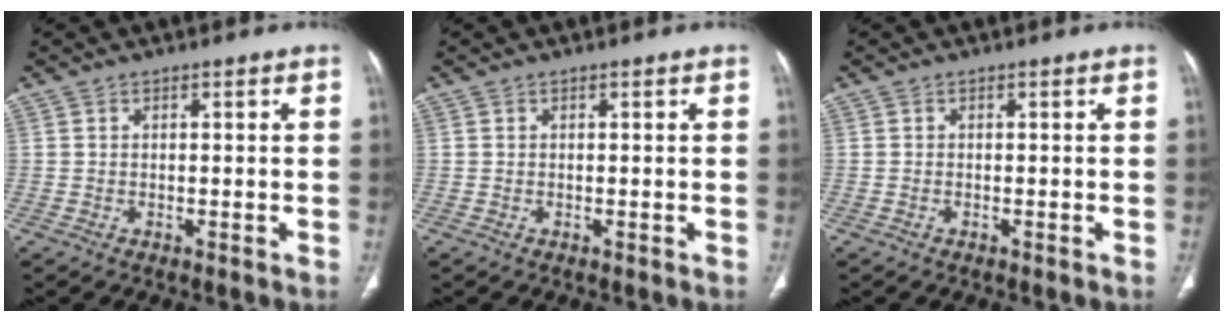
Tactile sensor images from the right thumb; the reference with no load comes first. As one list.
[{"total": 0.0}, {"total": 0.0}]